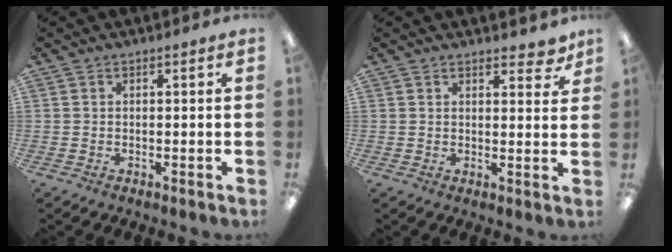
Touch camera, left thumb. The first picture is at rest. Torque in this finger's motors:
{"motor_torque": [0.00, 0.00, -0.22, -0.37, 0.02]}